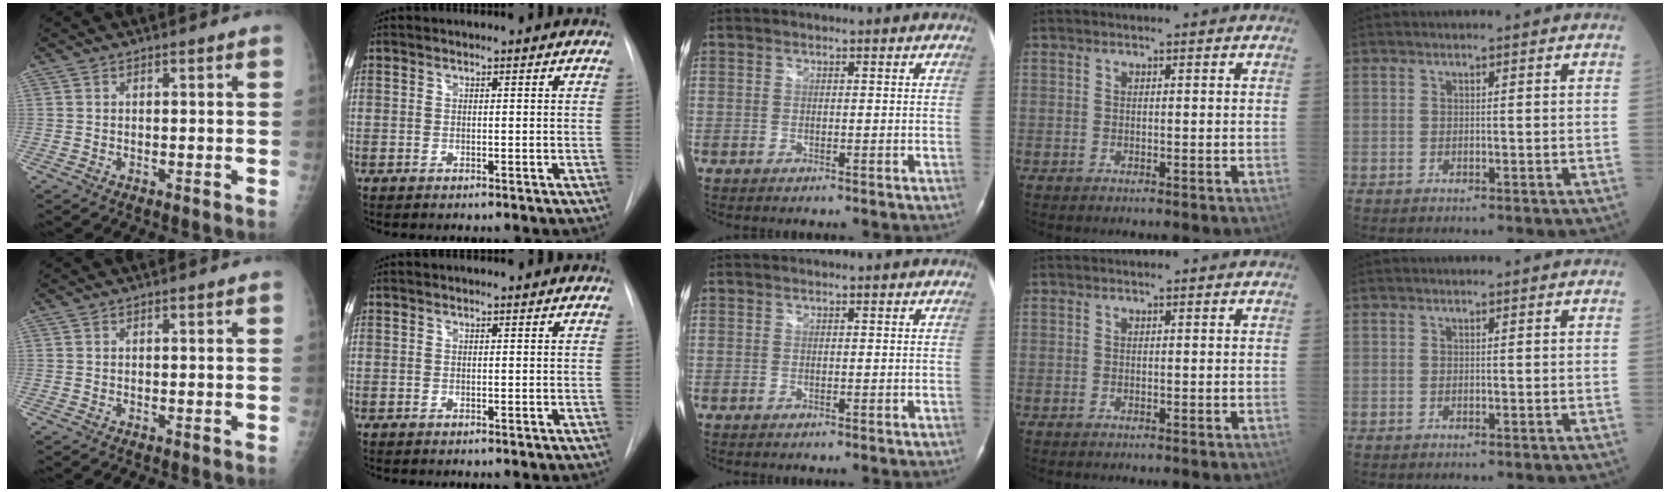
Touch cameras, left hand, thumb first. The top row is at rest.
{}